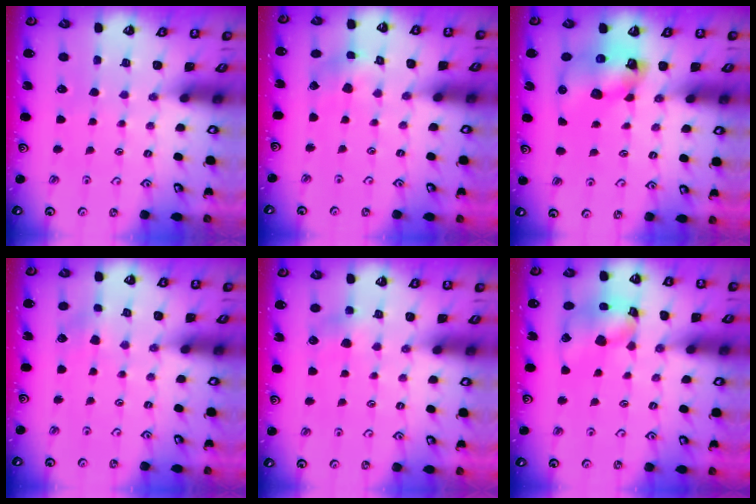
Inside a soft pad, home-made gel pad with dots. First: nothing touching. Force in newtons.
{"total": 2.9, "press": 2.9, "slide": 0.3}
{"total": 10.9, "press": 10.8, "slide": 1.5}
{"total": 1.8, "press": 1.8, "slide": 0.2}
{"total": 6.9, "press": 6.8, "slide": 0.8}
{"total": 14.1, "press": 14.0, "slide": 1.7}